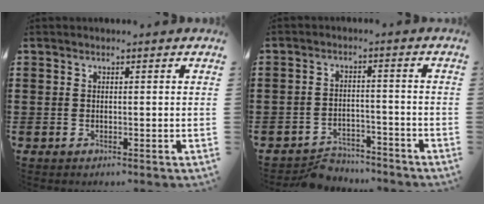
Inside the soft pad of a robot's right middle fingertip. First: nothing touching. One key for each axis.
{"total": 3.8, "fx": -3.7, "fy": 1.0, "fz": 0.1, "tx": -0.008, "ty": 0.006, "tz": -0.078}